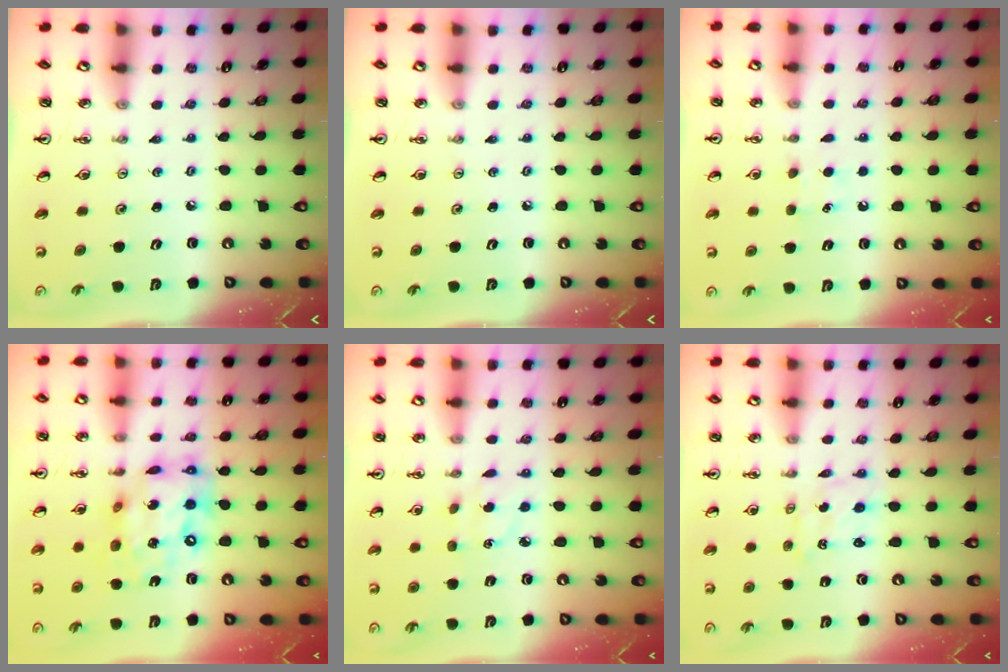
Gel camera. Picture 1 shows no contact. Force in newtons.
{"total": 0.0}
{"total": 5.9, "press": 5.8, "slide": 0.6}
{"total": 16.8, "press": 16.7, "slide": 1.5}
{"total": 3.9, "press": 3.9, "slide": 0.6}
{"total": 0.7, "press": 0.7, "slide": 0.1}